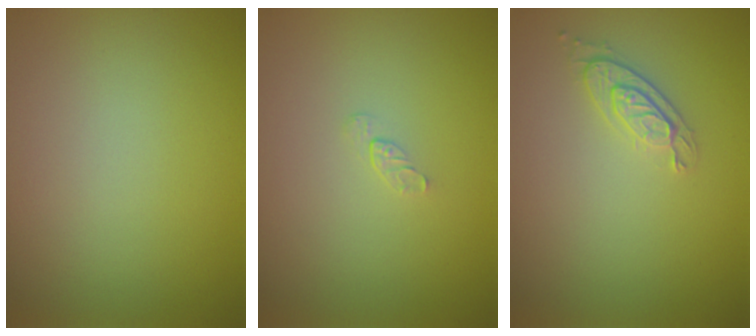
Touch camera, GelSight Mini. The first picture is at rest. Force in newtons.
{"total": 0.5, "press": 0.3, "slide": 0.4}
{"total": 2.0, "press": 1.8, "slide": 0.9}